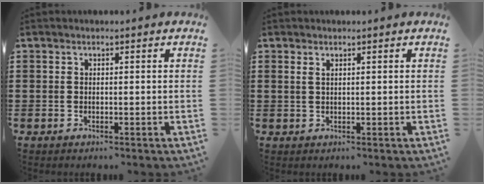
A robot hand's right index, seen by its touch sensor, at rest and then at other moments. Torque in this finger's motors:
{"motor_torque": [0.07, 0.06, 0.00, 0.00]}